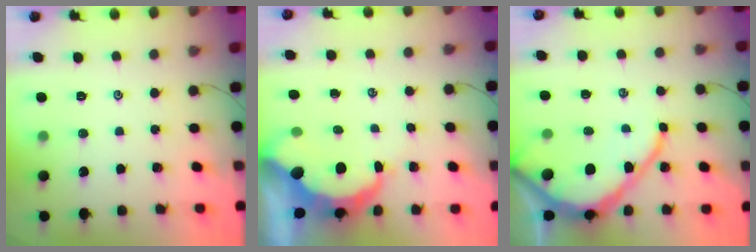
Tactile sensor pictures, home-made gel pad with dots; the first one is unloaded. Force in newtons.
{"total": 9.6, "press": 9.5, "slide": 0.9}
{"total": 11.7, "press": 11.7, "slide": 1.0}